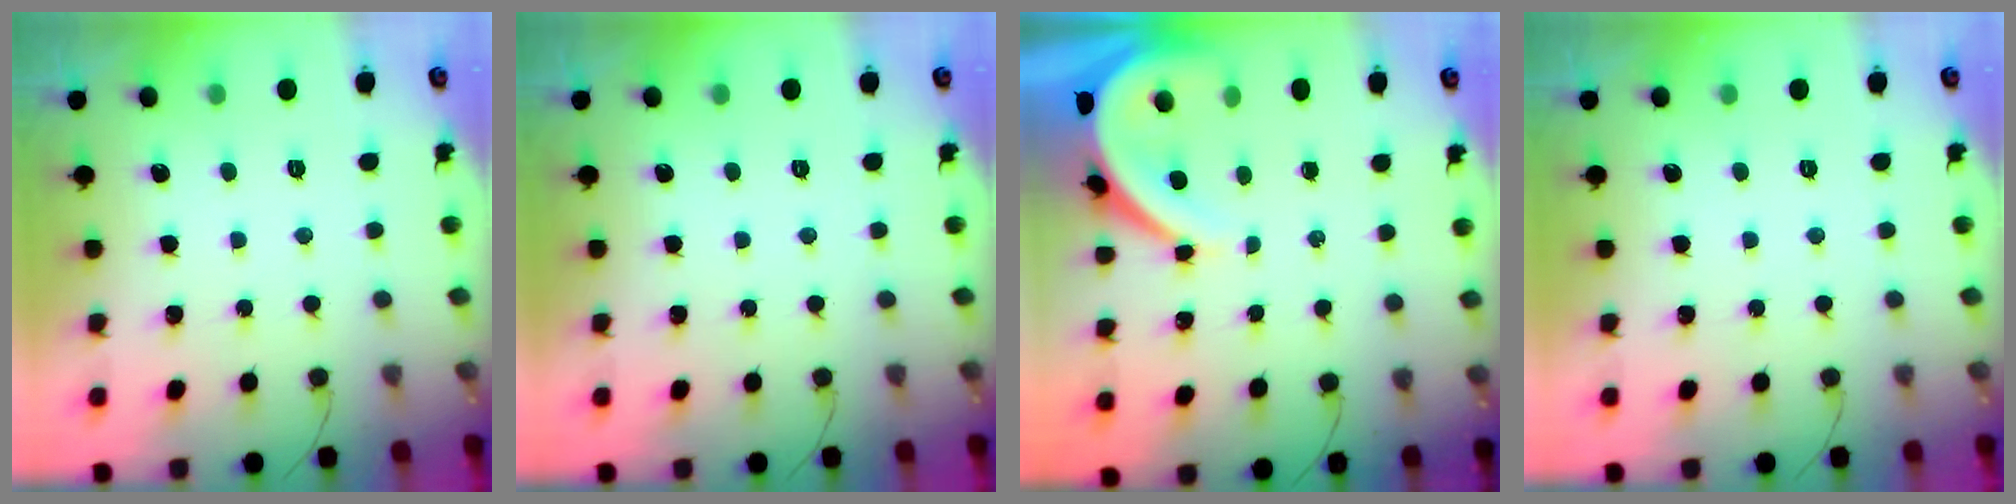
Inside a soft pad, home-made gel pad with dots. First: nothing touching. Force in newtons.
{"total": 0.0}
{"total": 8.9, "press": 8.8, "slide": 1.0}
{"total": 0.0}